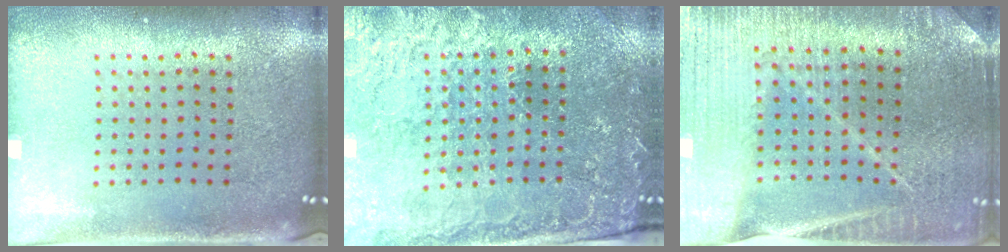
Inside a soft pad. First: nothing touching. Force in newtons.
{"total": 1.7, "press": 1.7, "slide": 0.3}
{"total": 3.0, "press": 3.0, "slide": 0.2}